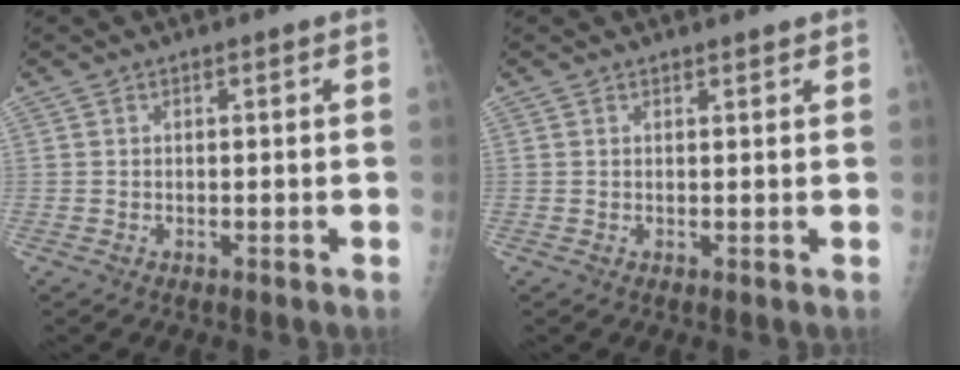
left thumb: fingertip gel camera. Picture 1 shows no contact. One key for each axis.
{"total": 1.0, "fx": 0.9, "fy": 0.3, "fz": 0.3, "tx": -0.003, "ty": -0.005, "tz": 0.012}